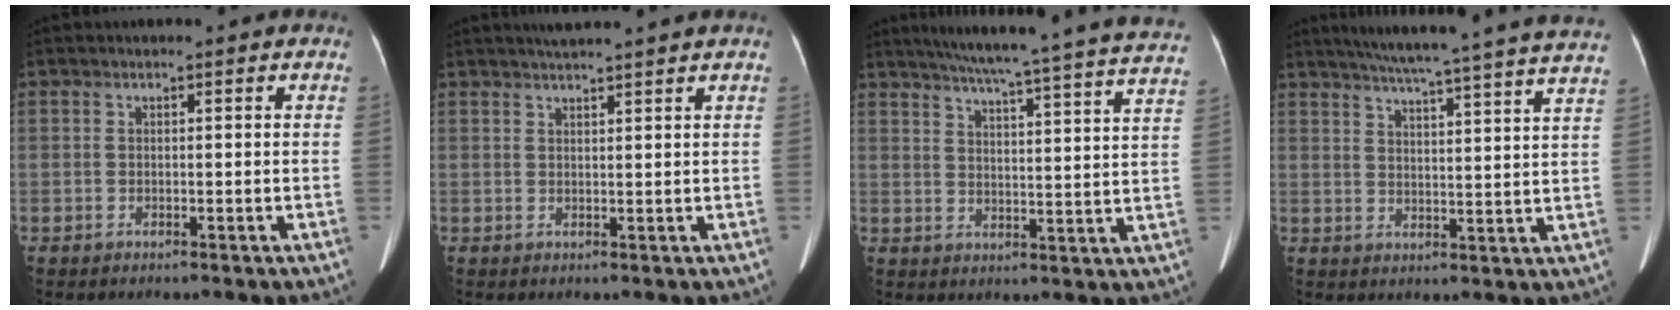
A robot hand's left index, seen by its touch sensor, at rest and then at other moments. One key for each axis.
{"total": 4.7, "fx": 4.2, "fy": -0.8, "fz": 2.1, "tx": -0.030, "ty": 0.022, "tz": 0.061}
{"total": 27.4, "fx": 24.7, "fy": -0.5, "fz": 11.8, "tx": -0.182, "ty": -0.050, "tz": 0.299}
{"total": 24.5, "fx": 21.9, "fy": -1.1, "fz": 11.0, "tx": -0.172, "ty": -0.028, "tz": 0.274}